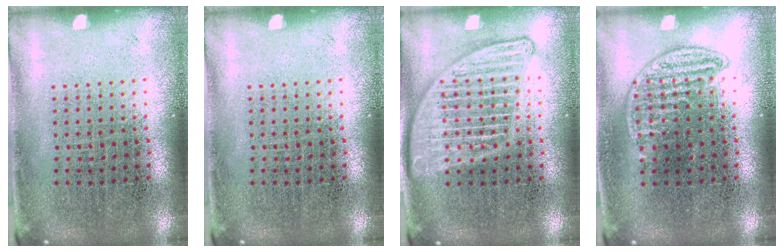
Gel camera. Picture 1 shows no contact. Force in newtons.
{"total": 0.0}
{"total": 3.0, "press": 2.9, "slide": 0.3}
{"total": 1.0, "press": 0.8, "slide": 0.4}